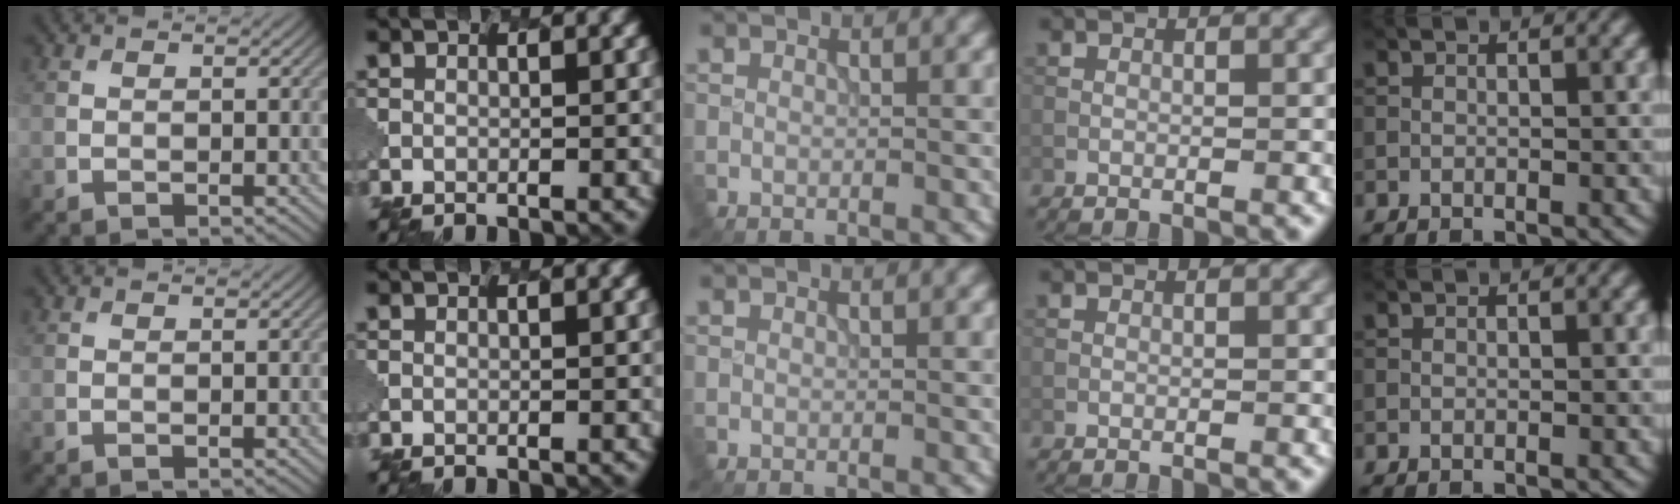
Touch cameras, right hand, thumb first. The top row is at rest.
{}